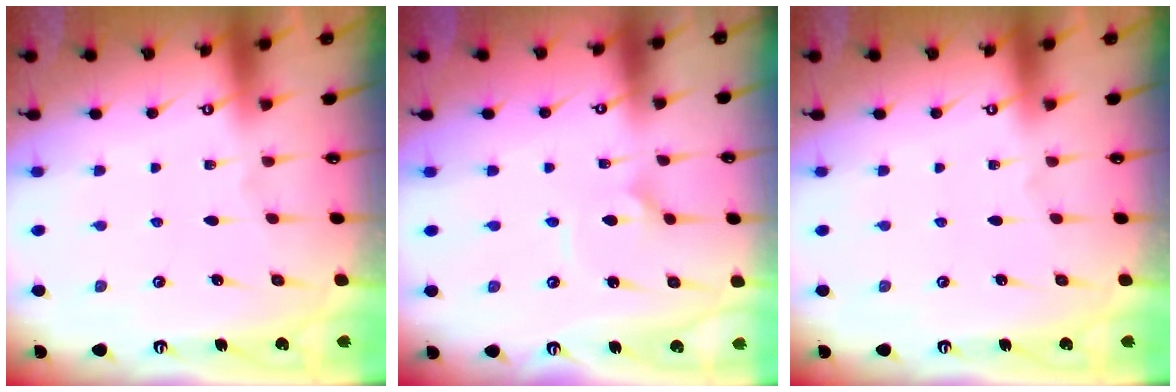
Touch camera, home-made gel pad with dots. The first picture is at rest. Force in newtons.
{"total": 2.0, "press": 2.0, "slide": 0.1}
{"total": 0.0}